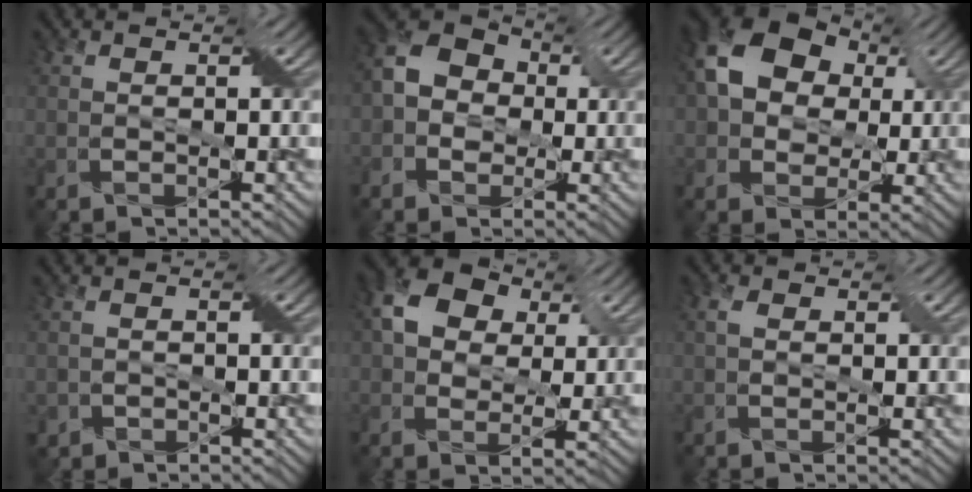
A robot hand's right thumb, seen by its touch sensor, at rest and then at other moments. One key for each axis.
{"total": 6.3, "fx": -0.7, "fy": 5.4, "fz": 3.2, "tx": -0.074, "ty": 0.006, "tz": -0.029}
{"total": 12.6, "fx": 3.2, "fy": 9.4, "fz": 7.7, "tx": -0.170, "ty": 0.023, "tz": 0.044}
{"total": 1.2, "fx": -0.6, "fy": 1.1, "fz": 0.0, "tx": 0.003, "ty": -0.004, "tz": -0.010}
{"total": 8.0, "fx": 2.8, "fy": 5.8, "fz": 4.7, "tx": -0.110, "ty": 0.016, "tz": 0.041}
{"total": 1.5, "fx": 0.4, "fy": 0.9, "fz": 1.1, "tx": -0.023, "ty": 0.006, "tz": 0.006}